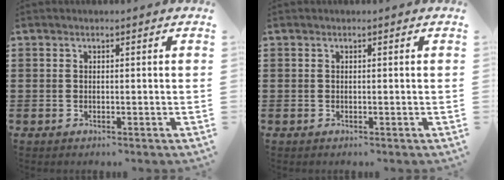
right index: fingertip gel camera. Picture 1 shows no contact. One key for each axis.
{"total": 0.0}